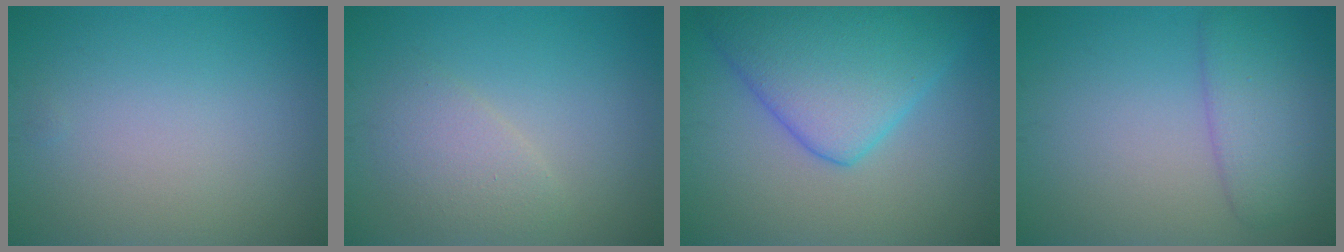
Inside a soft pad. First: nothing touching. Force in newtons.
{"total": 2.4, "press": 2.3, "slide": 0.2}
{"total": 8.4, "press": 8.4, "slide": 0.4}
{"total": 4.3, "press": 4.3, "slide": 0.2}